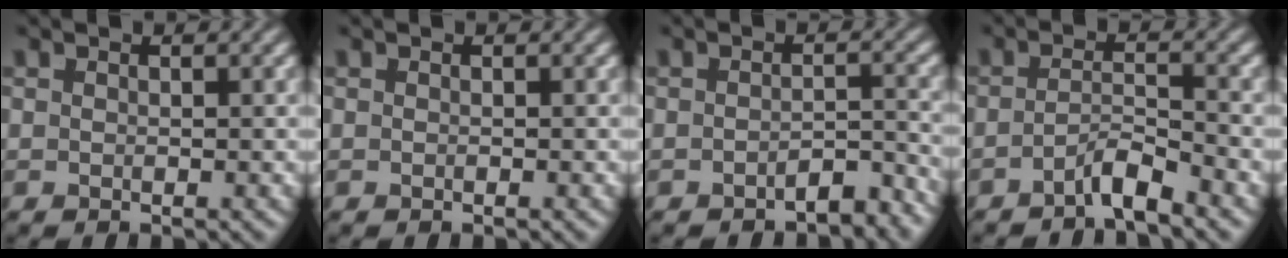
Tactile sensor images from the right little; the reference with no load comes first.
{"total": 0.0}
{"total": 3.0, "force": [-2.9, 0.1, 0.8], "torque": [0.001, -0.009, -0.046]}
{"total": 2.8, "force": [-2.5, 0.0, 1.3], "torque": [-0.014, -0.011, -0.042]}